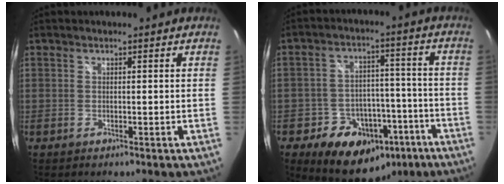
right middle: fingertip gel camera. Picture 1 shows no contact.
{"total": 16.0, "force": [-9.1, 11.5, 6.5], "torque": [-0.131, 0.034, -0.105]}